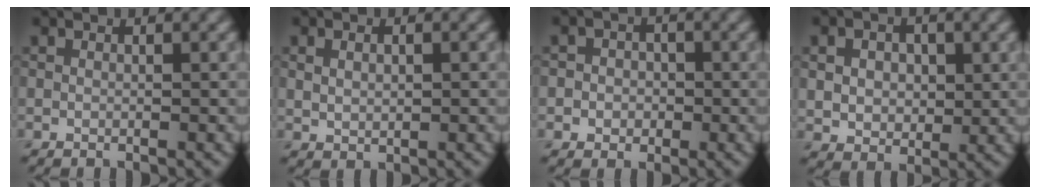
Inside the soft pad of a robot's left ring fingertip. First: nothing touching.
{"total": 1.4, "force": [0.3, 0.9, 1.1], "torque": [-0.026, -0.002, 0.010]}
{"total": 2.8, "force": [-0.2, 2.6, 1.0], "torque": [0.005, 0.008, -0.029]}
{"total": 4.4, "force": [1.0, 3.2, 2.9], "torque": [-0.056, 0.008, 0.009]}